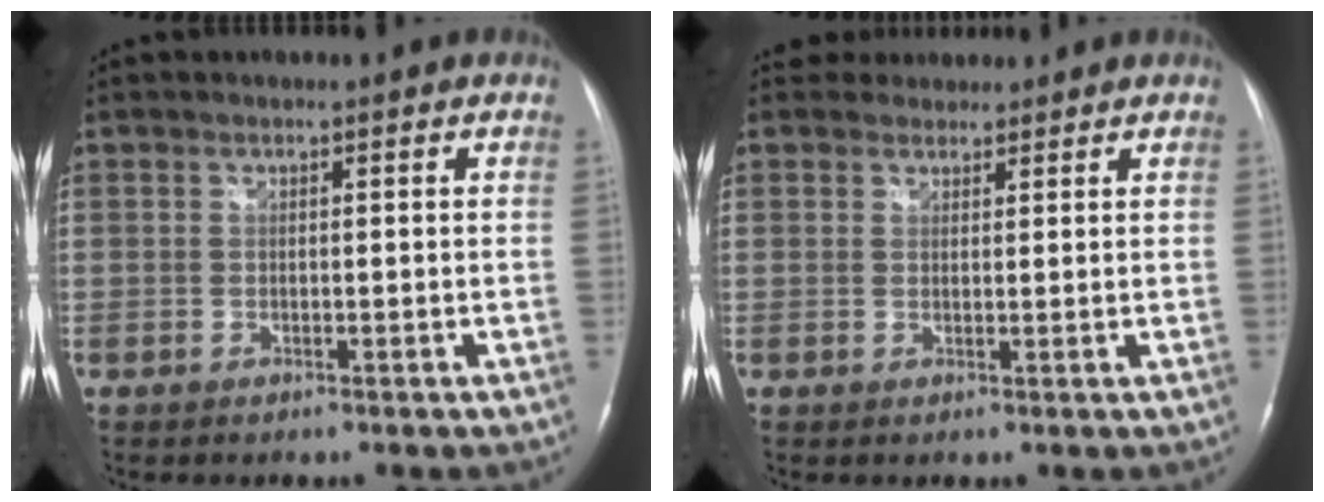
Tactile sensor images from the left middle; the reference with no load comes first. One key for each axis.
{"total": 3.2, "fx": 2.9, "fy": 1.2, "fz": -0.3, "tx": 0.012, "ty": 0.015, "tz": 0.046}